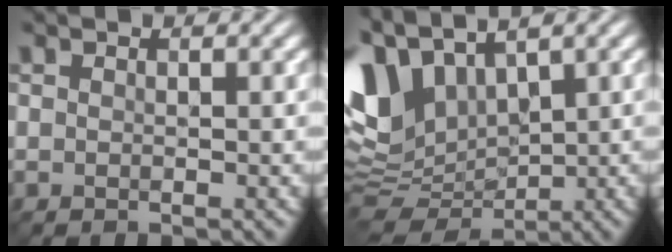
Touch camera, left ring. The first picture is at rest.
{"total": 8.5, "force": [2.5, 5.5, 6.0], "torque": [-0.152, 0.006, 0.048]}